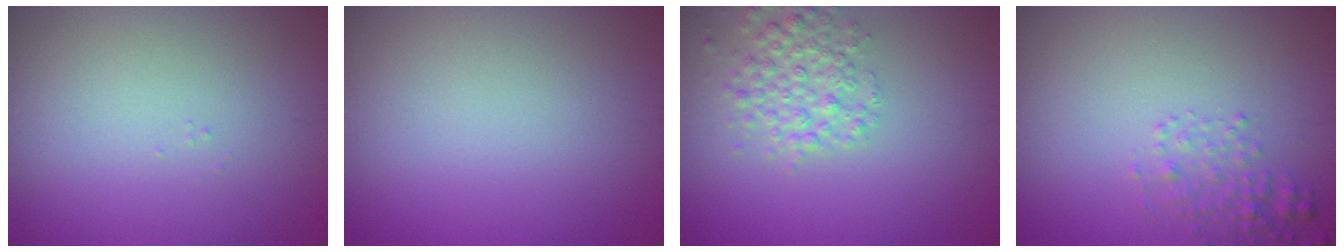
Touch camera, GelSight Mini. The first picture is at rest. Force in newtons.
{"total": 0.0}
{"total": 3.4, "press": 3.4, "slide": 0.1}
{"total": 1.9, "press": 1.9, "slide": 0.1}